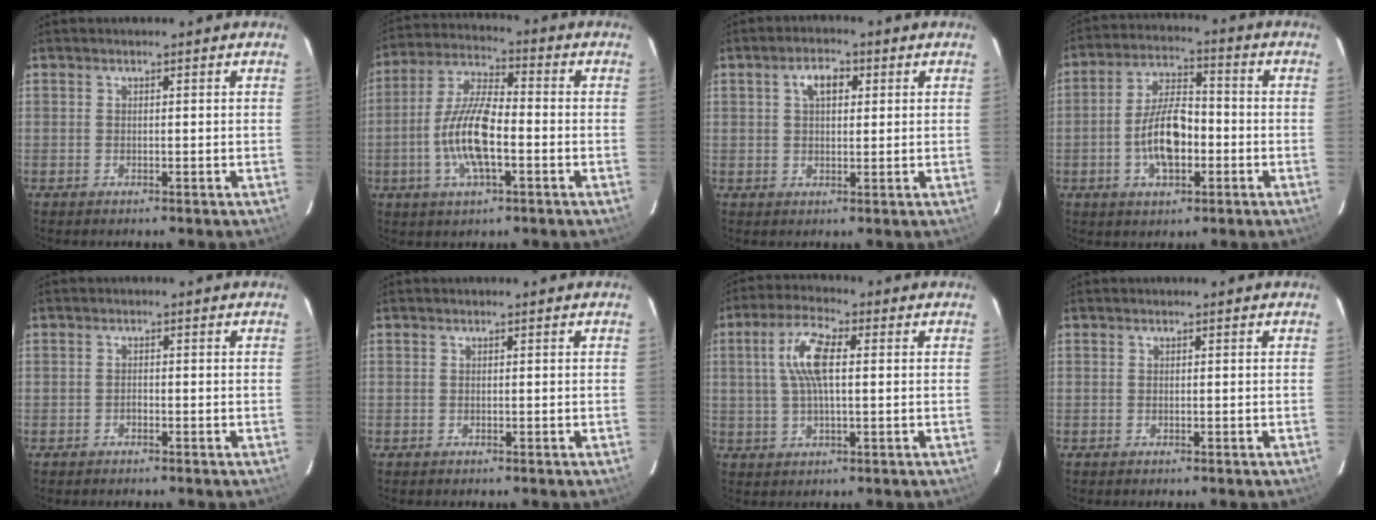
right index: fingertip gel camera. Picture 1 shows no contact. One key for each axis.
{"total": 12.2, "fx": -3.2, "fy": 4.0, "fz": 11.1, "tx": -0.229, "ty": 0.002, "tz": -0.064}
{"total": 4.4, "fx": 1.5, "fy": 2.5, "fz": 3.3, "tx": -0.056, "ty": 0.015, "tz": 0.027}
{"total": 10.5, "fx": -2.7, "fy": 5.1, "fz": 8.8, "tx": -0.171, "ty": 0.012, "tz": -0.044}
{"total": 0.7, "fx": -0.5, "fy": 0.4, "fz": 0.2, "tx": -0.003, "ty": 0.003, "tz": -0.009}
{"total": 0.0}
{"total": 8.5, "fx": 1.5, "fy": 2.9, "fz": 7.9, "tx": -0.158, "ty": 0.015, "tz": 0.029}
{"total": 0.0}